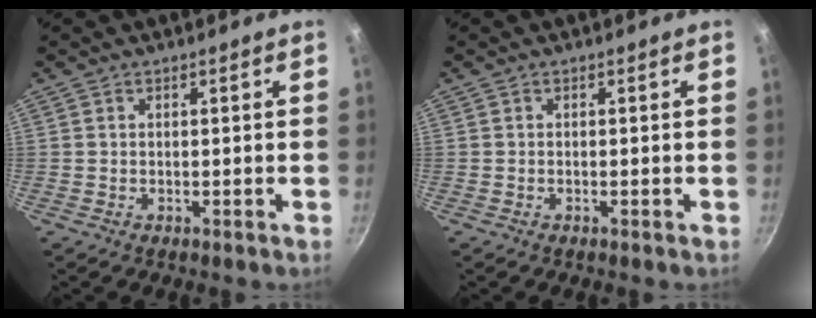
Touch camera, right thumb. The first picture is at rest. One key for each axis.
{"total": 0.0}